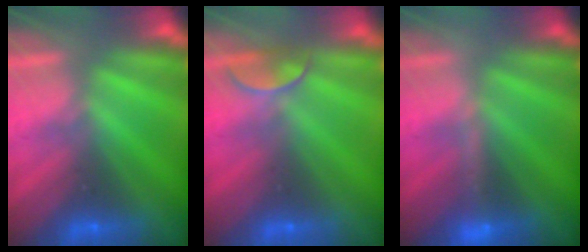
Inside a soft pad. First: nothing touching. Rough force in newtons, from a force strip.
{"total": 2.4}
{"total": 3.2}